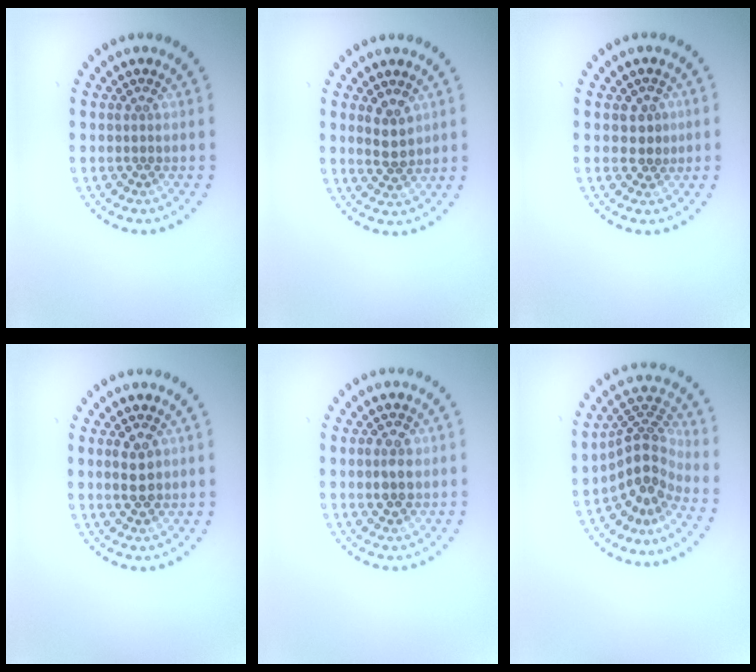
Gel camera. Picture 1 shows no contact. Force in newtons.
{"total": 2.4, "press": 2.2, "slide": 0.8}
{"total": 1.8, "press": 1.7, "slide": 0.6}
{"total": 2.4, "press": 2.3, "slide": 0.3}
{"total": 2.3, "press": 2.3, "slide": 0.2}
{"total": 4.0, "press": 2.8, "slide": 2.9}